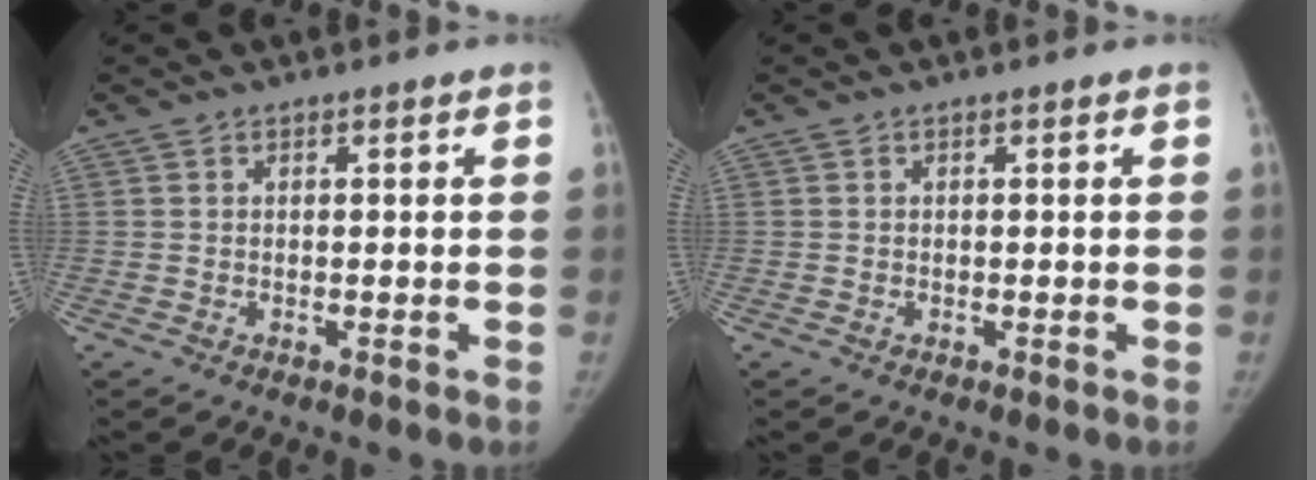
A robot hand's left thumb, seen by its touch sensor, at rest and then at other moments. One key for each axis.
{"total": 0.0}